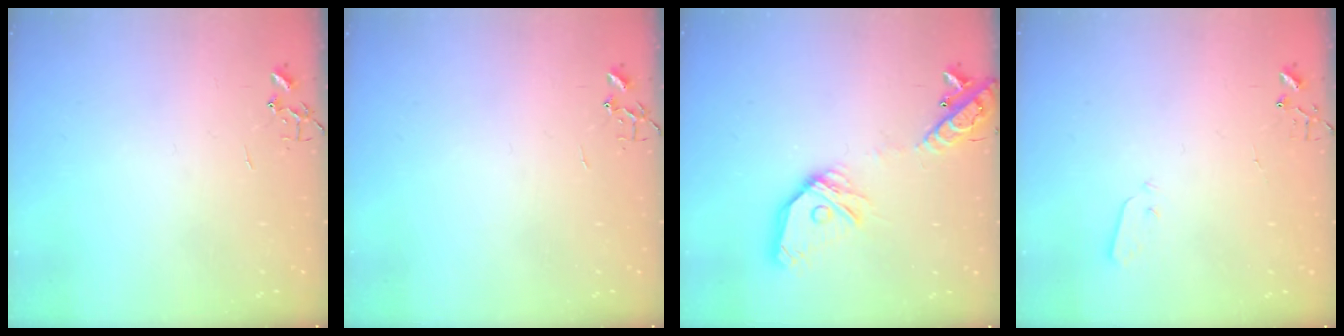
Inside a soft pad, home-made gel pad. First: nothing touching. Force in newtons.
{"total": 0.0}
{"total": 17.8, "press": 17.5, "slide": 3.3}
{"total": 2.0, "press": 2.0, "slide": 0.4}